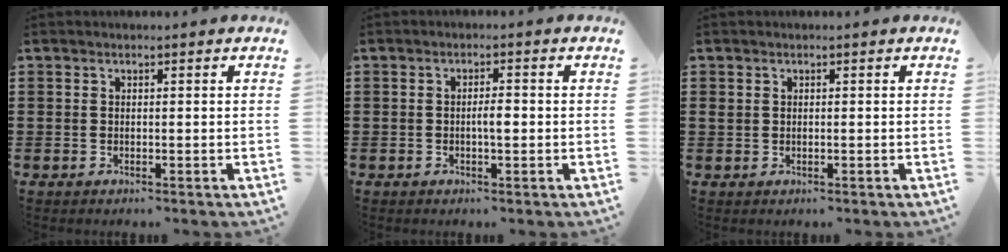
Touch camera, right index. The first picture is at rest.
{"total": 2.3, "force": [-0.3, 0.6, 2.2], "torque": [-0.042, 0.002, -0.006]}
{"total": 0.6, "force": [0.3, 0.5, 0.2], "torque": [-0.006, 0.004, 0.004]}